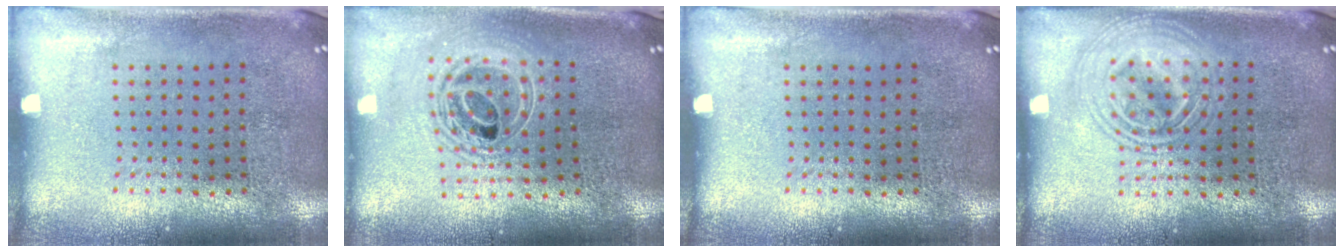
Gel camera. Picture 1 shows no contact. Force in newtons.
{"total": 2.1, "press": 1.6, "slide": 1.3}
{"total": 0.0}
{"total": 2.6, "press": 2.6, "slide": 0.3}